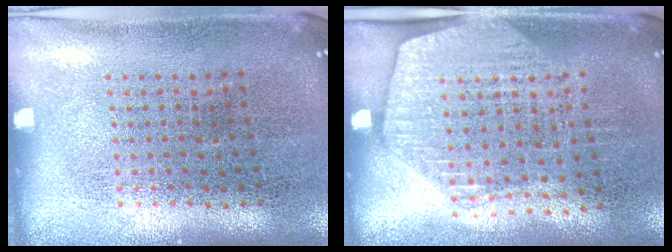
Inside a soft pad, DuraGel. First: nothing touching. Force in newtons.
{"total": 1.6, "press": 1.4, "slide": 0.8}